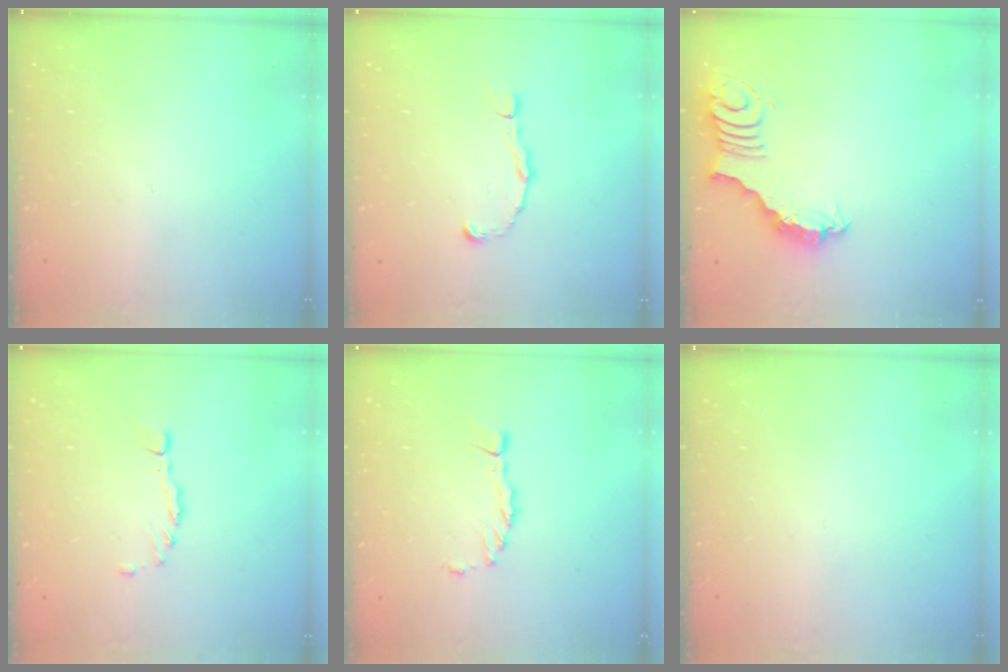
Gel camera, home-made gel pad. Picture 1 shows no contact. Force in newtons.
{"total": 2.6, "press": 2.6, "slide": 0.2}
{"total": 3.4, "press": 3.4, "slide": 0.6}
{"total": 1.7, "press": 1.7, "slide": 0.2}
{"total": 2.7, "press": 2.7, "slide": 0.2}
{"total": 0.0}